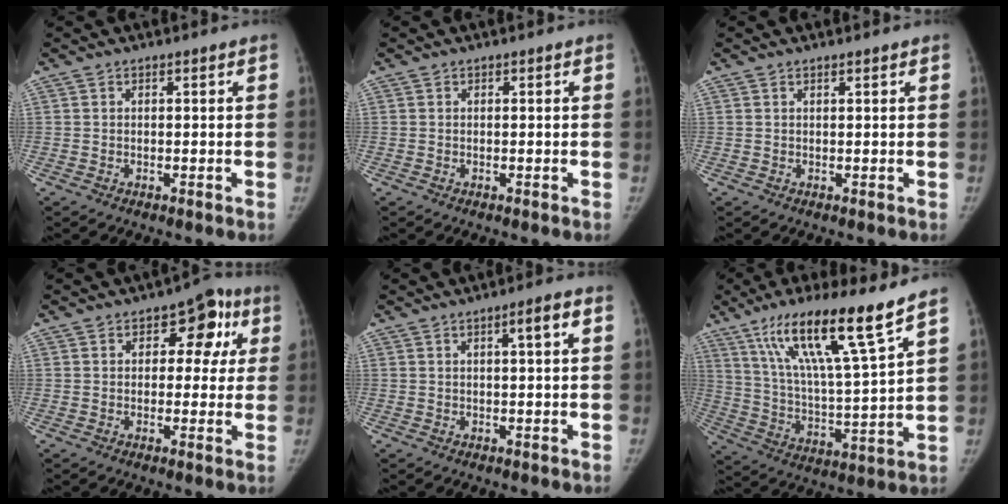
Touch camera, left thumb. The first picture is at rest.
{"total": 0.0}
{"total": 0.7, "force": [0.5, 0.1, 0.4], "torque": [-0.008, -0.002, 0.010]}
{"total": 9.1, "force": [2.8, 5.9, 6.3], "torque": [-0.024, 0.012, 0.027]}
{"total": 3.3, "force": [1.0, 0.2, 3.2], "torque": [-0.049, 0.007, 0.015]}
{"total": 18.4, "force": [12.0, 1.2, 13.9], "torque": [-0.231, -0.055, 0.213]}